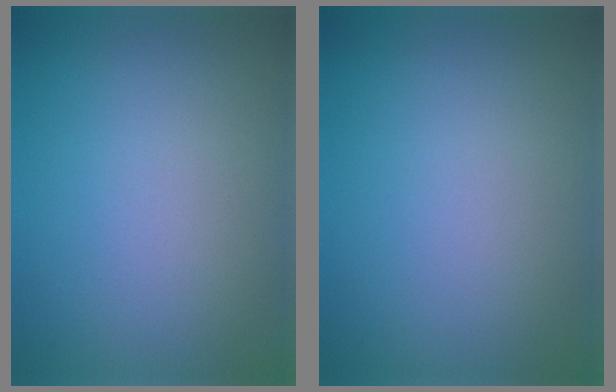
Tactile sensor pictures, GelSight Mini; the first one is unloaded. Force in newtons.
{"total": 0.0}